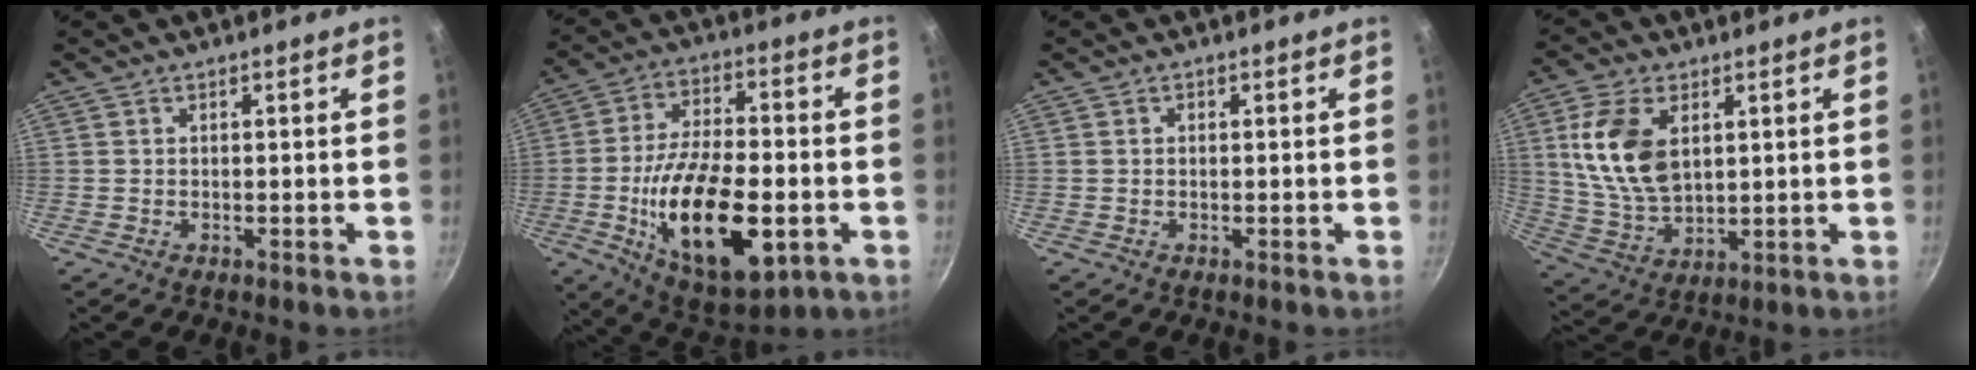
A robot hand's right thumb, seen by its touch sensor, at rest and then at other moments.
{"total": 22.6, "force": [-5.4, 10.7, 19.2], "torque": [-0.315, 0.016, -0.081]}
{"total": 0.6, "force": [0.0, 0.5, 0.4], "torque": [-0.005, 0.004, 0.000]}
{"total": 13.8, "force": [3.6, 8.3, 10.4], "torque": [-0.188, -0.019, 0.079]}